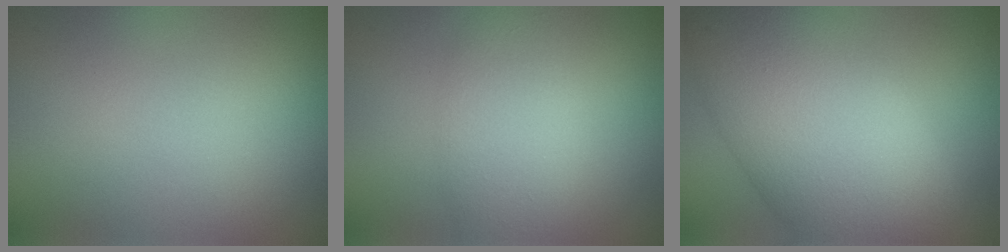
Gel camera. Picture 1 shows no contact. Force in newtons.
{"total": 4.2, "press": 4.2, "slide": 0.2}
{"total": 13.3, "press": 13.3, "slide": 0.7}